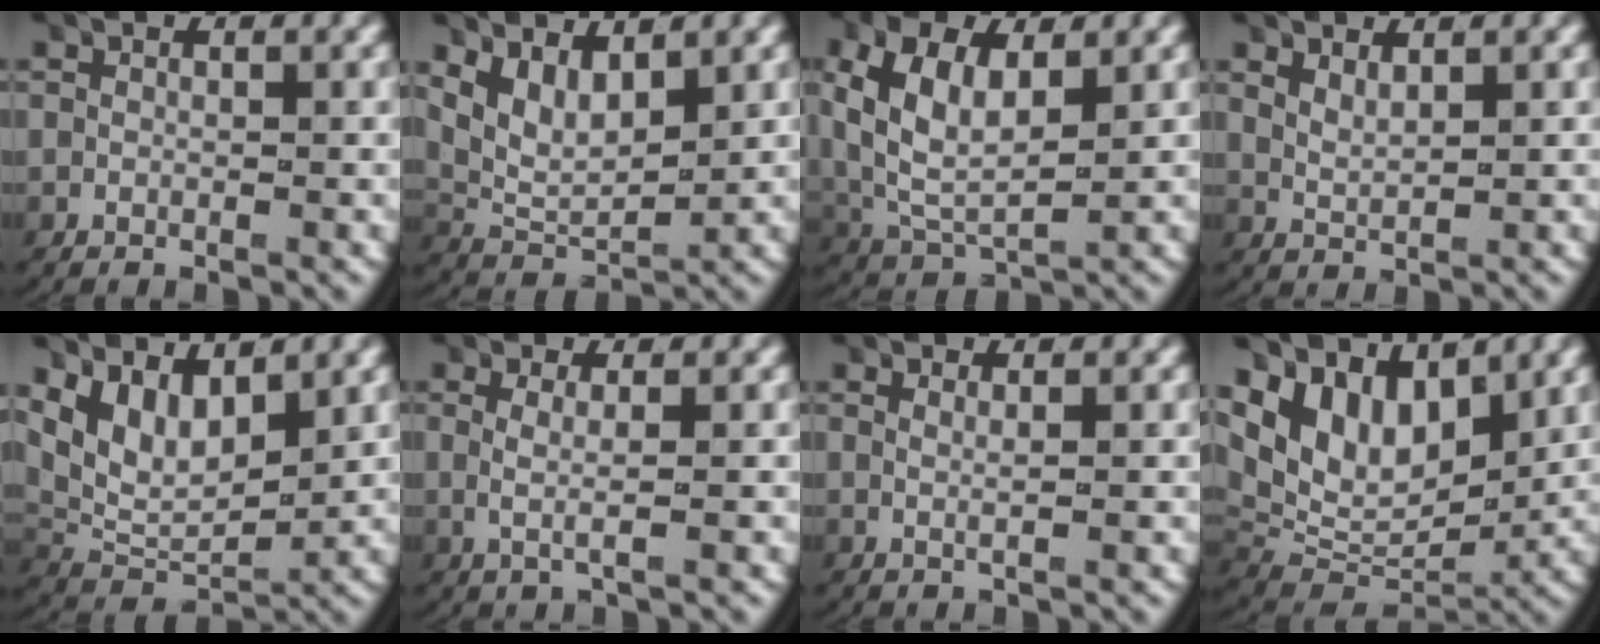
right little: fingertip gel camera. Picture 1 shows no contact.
{"total": 6.3, "force": [1.7, 4.5, 4.1], "torque": [-0.100, -0.013, 0.034]}
{"total": 7.0, "force": [1.0, 5.0, 4.8], "torque": [-0.138, -0.033, 0.035]}
{"total": 1.5, "force": [1.2, 0.2, 0.9], "torque": [-0.028, -0.007, 0.032]}
{"total": 7.7, "force": [1.7, 5.5, 5.0], "torque": [-0.111, -0.012, 0.035]}
{"total": 2.1, "force": [0.3, 0.2, 2.1], "torque": [-0.052, -0.008, 0.011]}
{"total": 1.1, "force": [0.5, -0.5, 0.8], "torque": [-0.022, -0.008, 0.015]}
{"total": 10.5, "force": [1.6, 7.9, 6.8], "torque": [-0.162, -0.043, 0.045]}